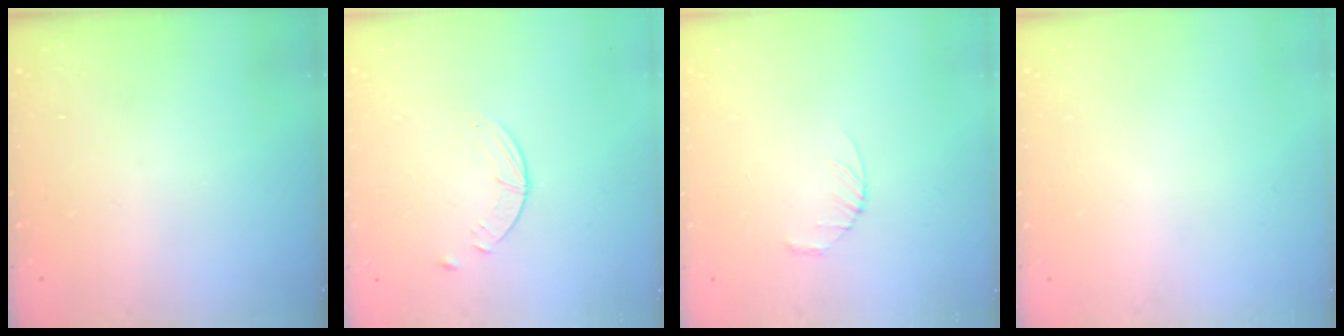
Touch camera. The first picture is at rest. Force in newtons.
{"total": 2.6, "press": 2.5, "slide": 0.3}
{"total": 3.4, "press": 3.3, "slide": 0.4}
{"total": 0.0}